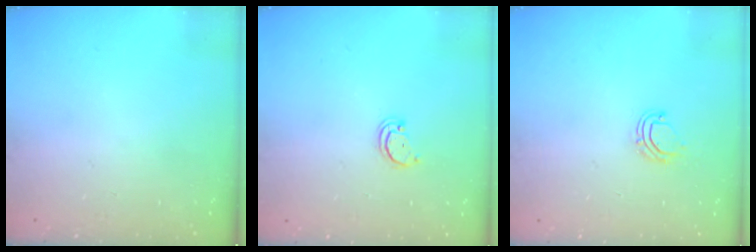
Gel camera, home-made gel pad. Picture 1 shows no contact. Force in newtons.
{"total": 2.1, "press": 2.1, "slide": 0.2}
{"total": 6.4, "press": 6.4, "slide": 0.4}